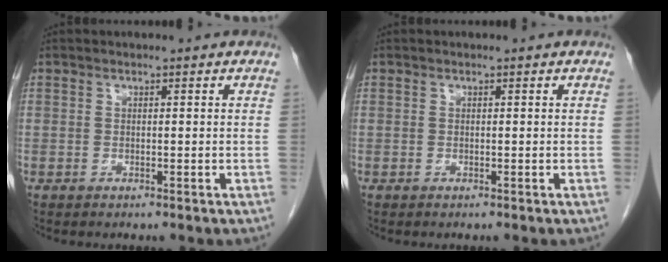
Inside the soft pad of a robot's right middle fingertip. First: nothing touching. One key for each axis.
{"total": 0.0}